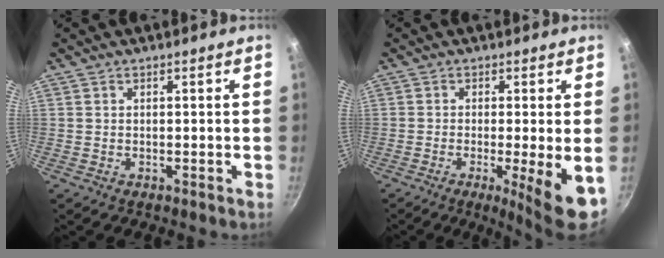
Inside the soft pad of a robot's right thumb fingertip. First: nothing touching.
{"total": 8.4, "force": [-2.0, 0.9, 8.1], "torque": [-0.117, -0.007, -0.027]}